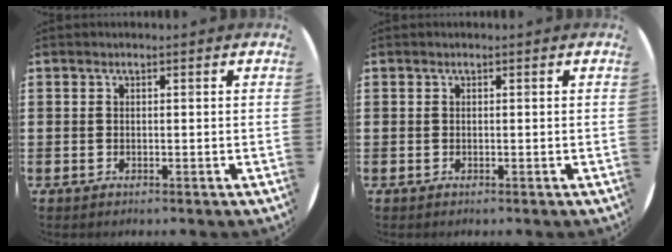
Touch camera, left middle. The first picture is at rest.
{"total": 0.0}